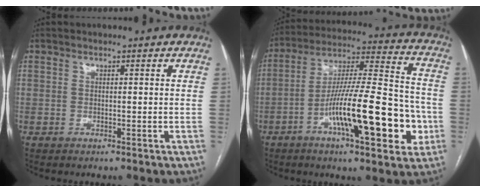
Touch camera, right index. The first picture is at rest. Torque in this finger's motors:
{"motor_torque": [1.22, -0.92, 1.05, 0.21]}